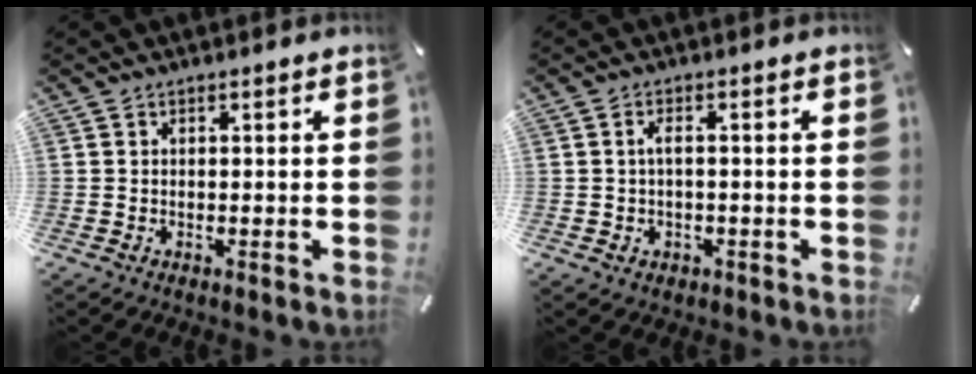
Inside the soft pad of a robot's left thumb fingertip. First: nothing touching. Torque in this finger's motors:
{"motor_torque": [-0.09, -0.12, 0.23, 0.00, 0.04]}